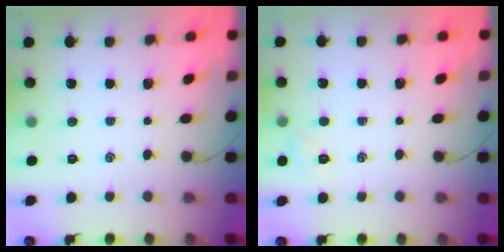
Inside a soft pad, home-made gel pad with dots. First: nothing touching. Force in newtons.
{"total": 2.8, "press": 2.7, "slide": 0.8}